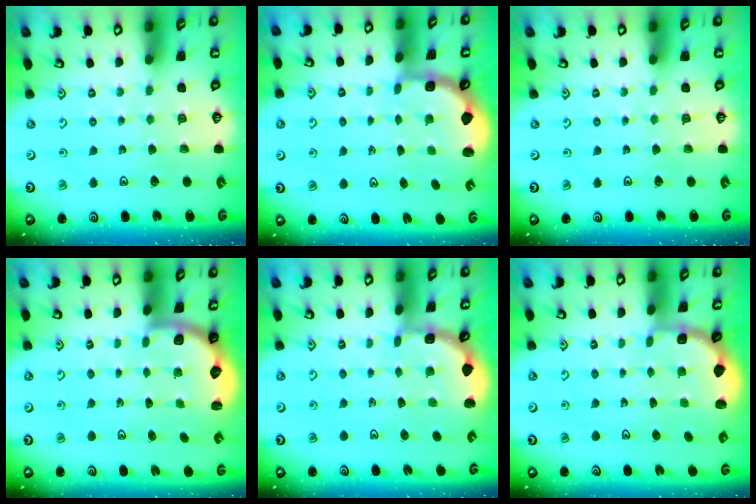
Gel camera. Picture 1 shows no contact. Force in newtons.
{"total": 2.4, "press": 2.0, "slide": 1.3}
{"total": 0.0}
{"total": 2.6, "press": 2.3, "slide": 1.2}
{"total": 1.6, "press": 1.6, "slide": 0.2}
{"total": 1.8, "press": 1.6, "slide": 0.7}